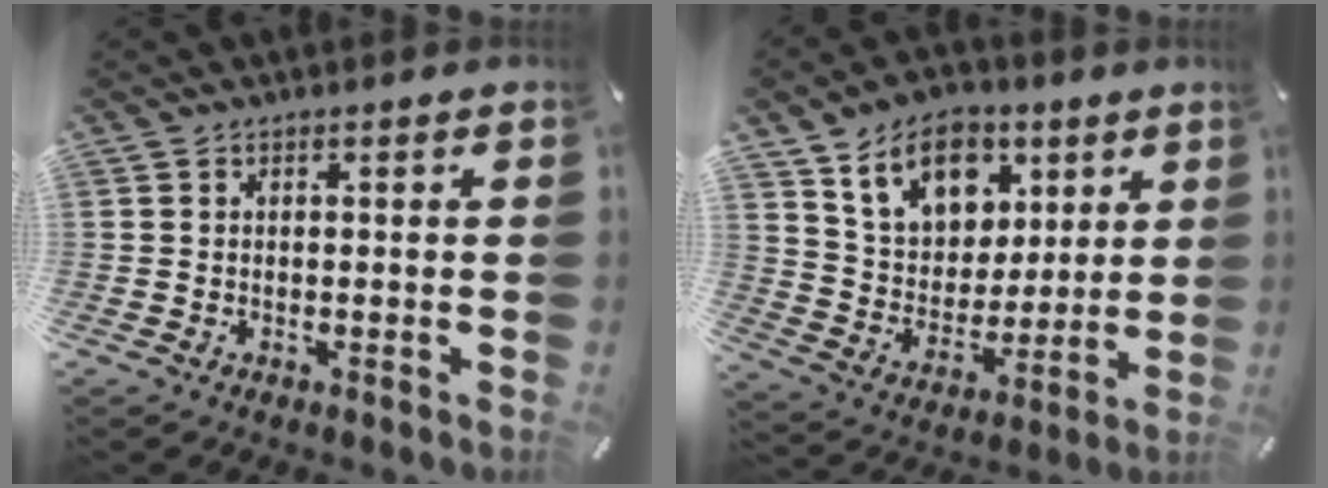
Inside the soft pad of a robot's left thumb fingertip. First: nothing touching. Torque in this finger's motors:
{"motor_torque": [2.49, 2.52, 1.40, -1.37, 0.17]}